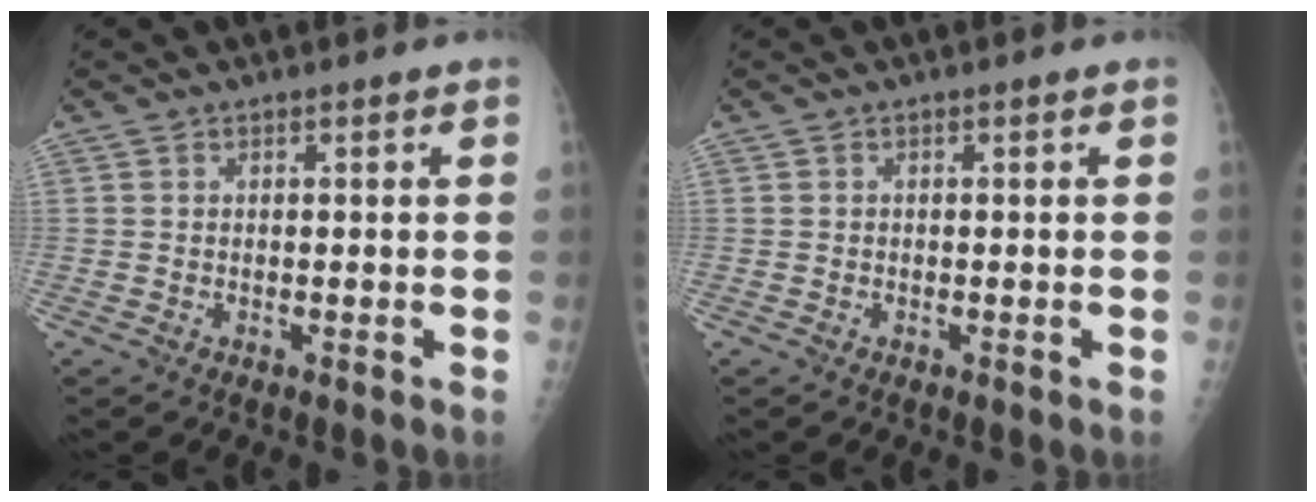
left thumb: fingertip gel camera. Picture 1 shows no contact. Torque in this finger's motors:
{"motor_torque": [-0.12, -0.23, -0.06, -0.08, 0.03]}